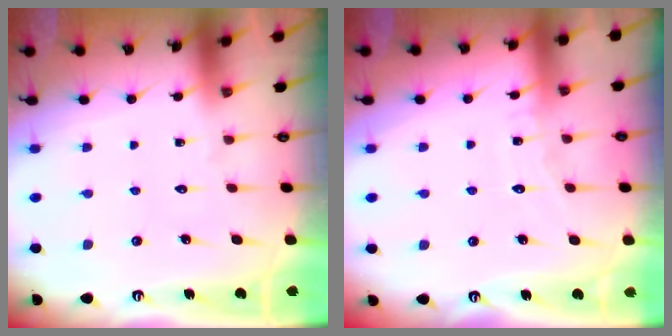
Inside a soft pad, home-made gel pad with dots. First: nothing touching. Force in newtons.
{"total": 5.5, "press": 5.5, "slide": 0.6}